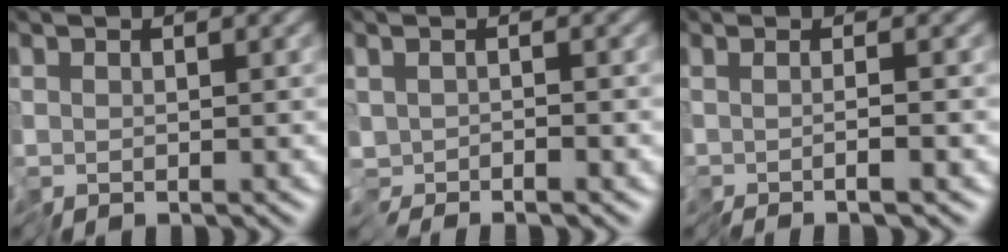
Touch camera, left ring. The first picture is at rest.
{"total": 0.7, "force": [-0.6, 0.2, 0.4], "torque": [-0.010, -0.007, -0.009]}
{"total": 2.4, "force": [0.0, 0.6, 2.3], "torque": [-0.019, 0.011, -0.023]}